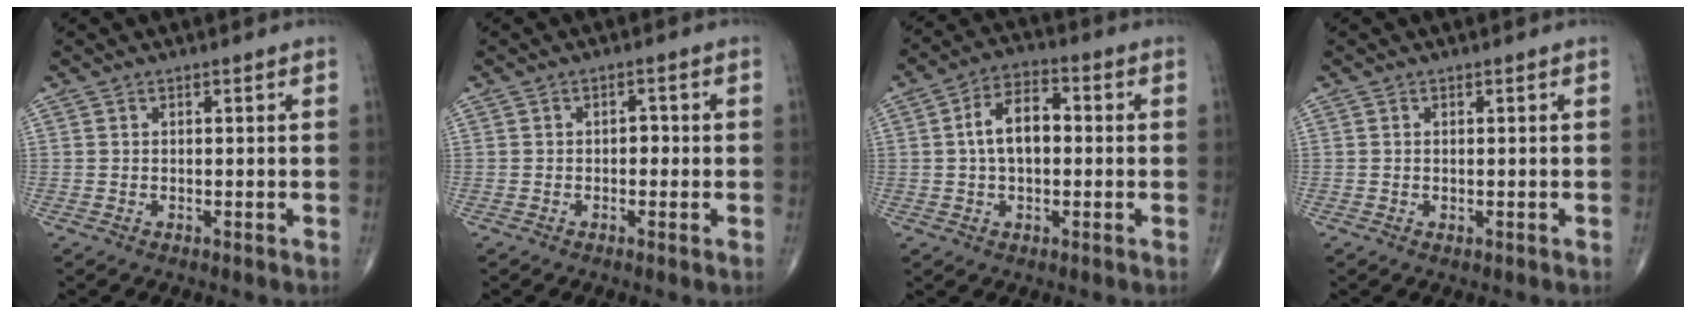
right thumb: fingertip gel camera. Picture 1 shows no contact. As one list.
[{"total": 2.0, "force": [-0.3, 1.3, 1.6], "torque": [-0.008, 0.004, -0.009]}, {"total": 8.7, "force": [0.4, 5.1, 7.0], "torque": [-0.112, 0.024, -0.003]}, {"total": 0.0}]